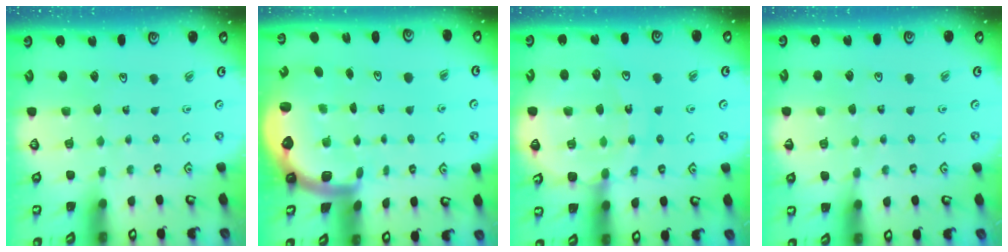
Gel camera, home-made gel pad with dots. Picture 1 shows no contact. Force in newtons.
{"total": 2.8, "press": 2.4, "slide": 1.4}
{"total": 13.7, "press": 13.4, "slide": 2.8}
{"total": 5.4, "press": 5.4, "slide": 0.9}